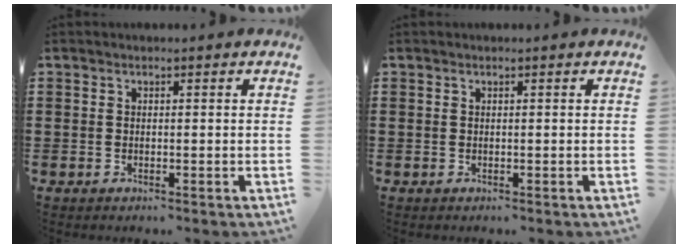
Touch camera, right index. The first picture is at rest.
{"total": 0.0}